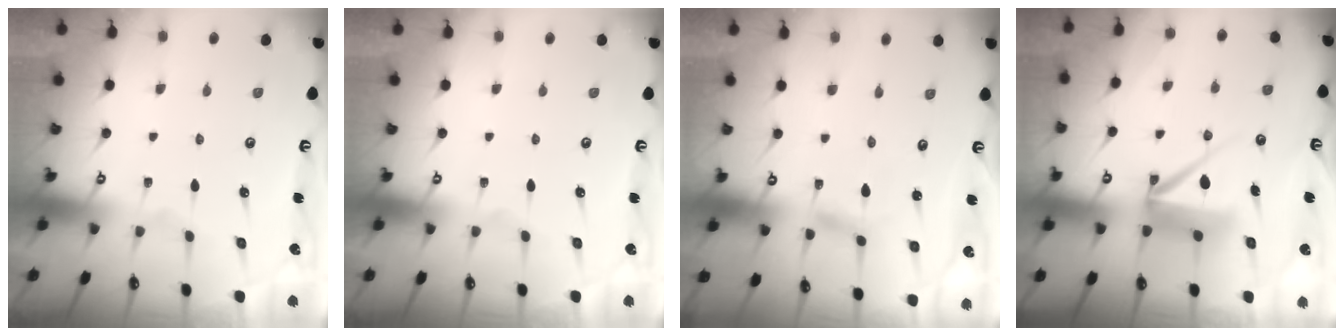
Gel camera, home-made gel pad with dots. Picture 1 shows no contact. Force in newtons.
{"total": 0.0}
{"total": 2.3, "press": 2.3, "slide": 0.3}
{"total": 8.6, "press": 8.5, "slide": 1.1}